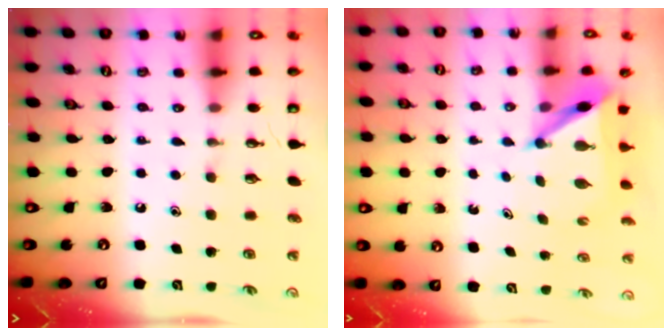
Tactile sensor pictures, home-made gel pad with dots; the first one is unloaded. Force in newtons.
{"total": 5.8, "press": 5.7, "slide": 0.6}